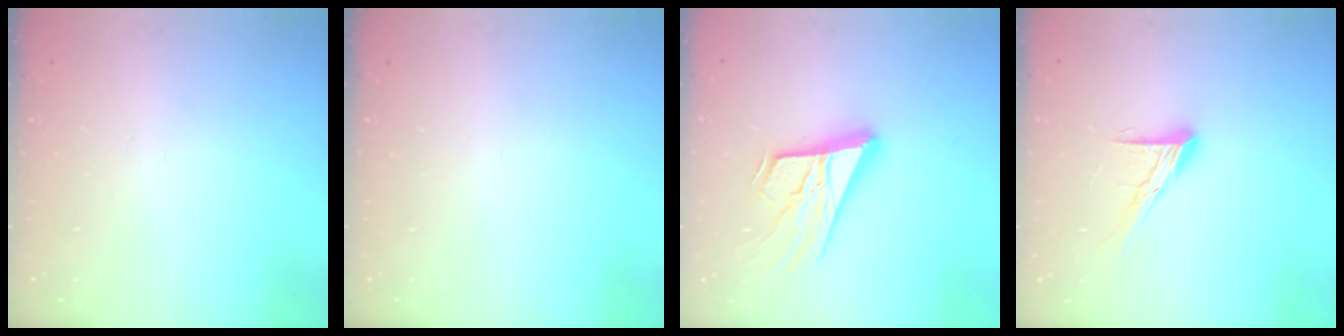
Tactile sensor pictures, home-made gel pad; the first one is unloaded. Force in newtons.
{"total": 0.0}
{"total": 20.4, "press": 19.9, "slide": 4.5}
{"total": 10.6, "press": 10.6, "slide": 0.8}